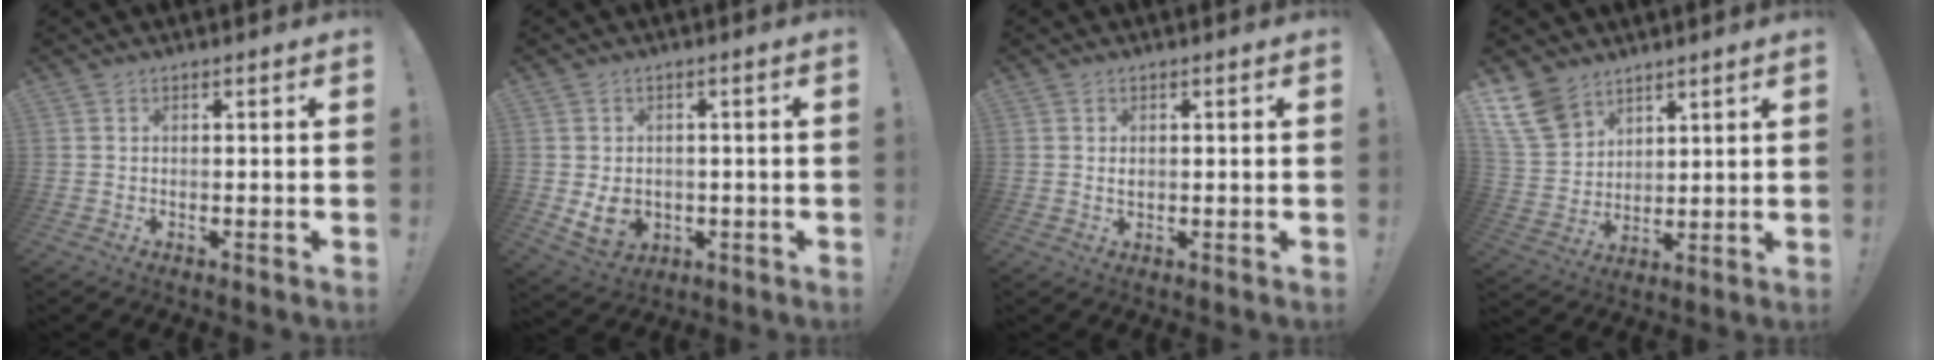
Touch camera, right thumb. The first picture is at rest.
{"total": 6.1, "force": [0.0, 5.1, 3.4], "torque": [-0.055, -0.005, 0.000]}
{"total": 1.1, "force": [0.3, 0.8, 0.6], "torque": [-0.007, 0.002, 0.004]}
{"total": 12.8, "force": [8.5, 8.3, 4.7], "torque": [-0.095, -0.047, 0.173]}